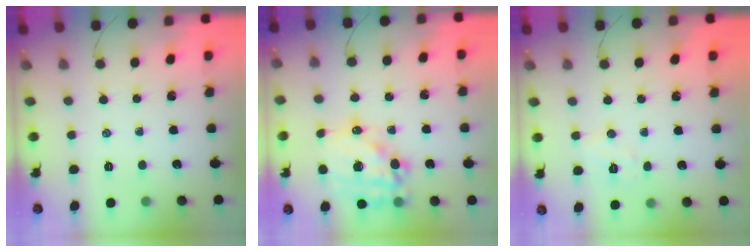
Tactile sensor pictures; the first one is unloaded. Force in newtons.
{"total": 16.2, "press": 15.7, "slide": 4.0}
{"total": 5.2, "press": 5.1, "slide": 1.0}